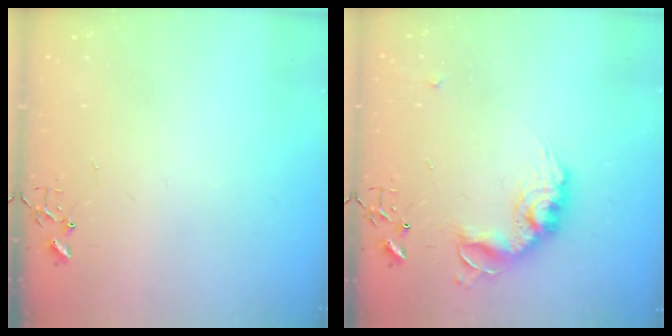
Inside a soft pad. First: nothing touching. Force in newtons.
{"total": 14.7, "press": 14.7, "slide": 0.8}